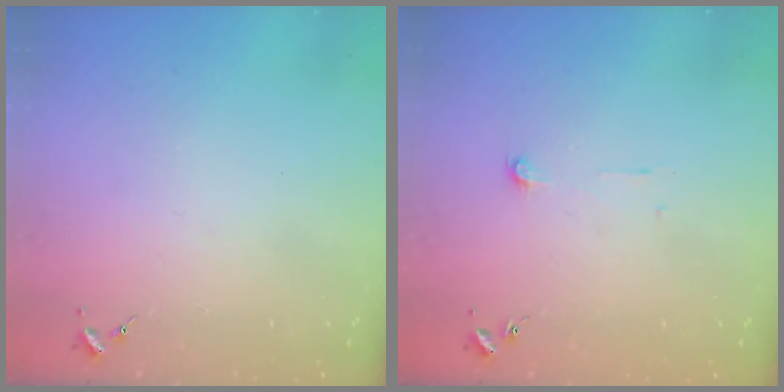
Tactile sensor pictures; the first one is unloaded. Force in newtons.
{"total": 3.8, "press": 3.8, "slide": 0.3}